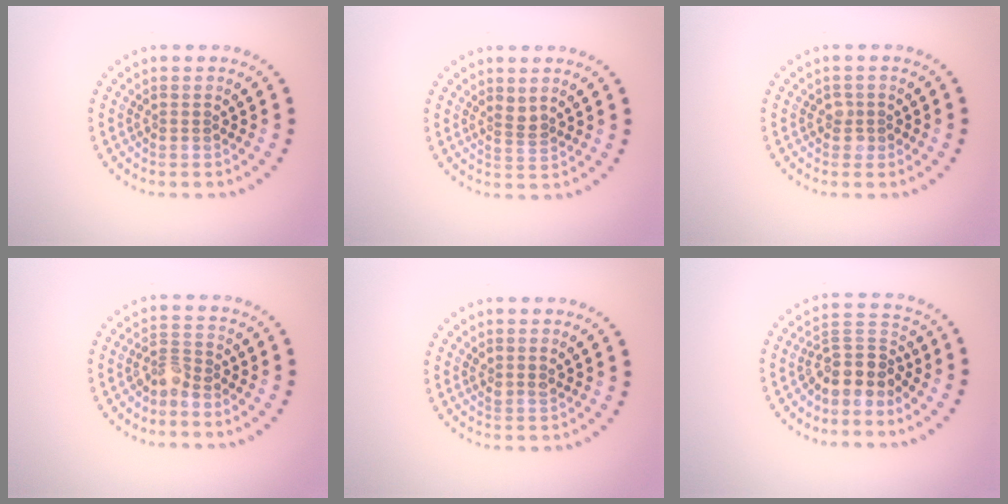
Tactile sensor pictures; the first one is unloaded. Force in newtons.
{"total": 1.1, "press": 0.8, "slide": 0.8}
{"total": 1.1, "press": 1.1, "slide": 0.3}
{"total": 2.1, "press": 1.5, "slide": 1.5}
{"total": 0.7, "press": 0.5, "slide": 0.4}
{"total": 3.8, "press": 3.2, "slide": 2.0}